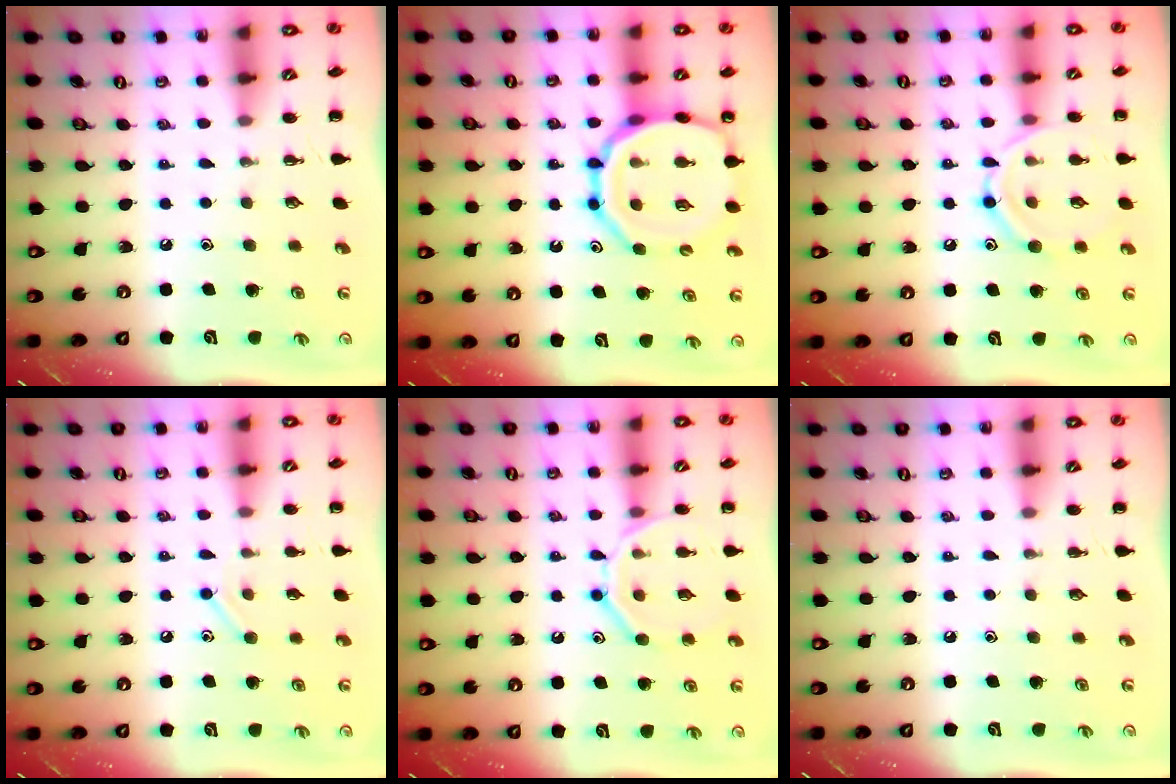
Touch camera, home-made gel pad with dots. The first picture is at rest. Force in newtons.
{"total": 16.9, "press": 16.7, "slide": 2.4}
{"total": 11.6, "press": 11.5, "slide": 0.7}
{"total": 7.1, "press": 6.9, "slide": 1.3}
{"total": 12.6, "press": 12.6, "slide": 1.2}
{"total": 0.0}